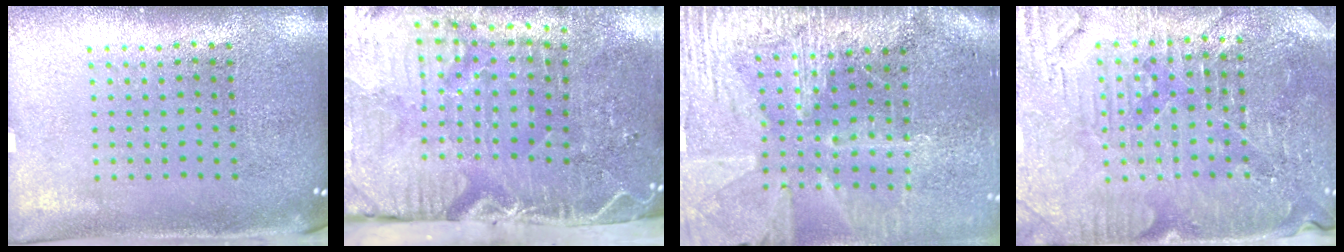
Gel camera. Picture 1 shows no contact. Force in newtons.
{"total": 5.5, "press": 4.4, "slide": 3.3}
{"total": 3.6, "press": 3.3, "slide": 1.5}
{"total": 3.7, "press": 3.6, "slide": 0.6}